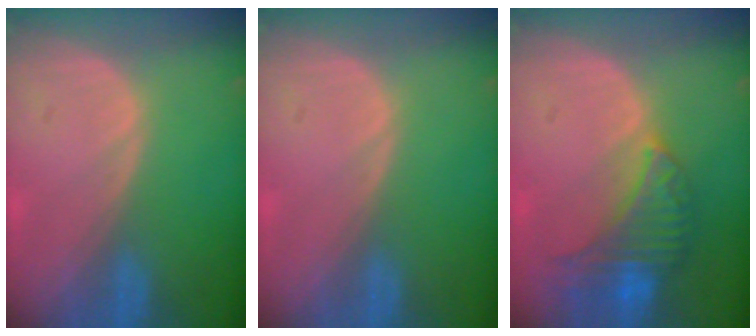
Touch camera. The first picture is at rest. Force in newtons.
{"total": 0.0}
{"total": 7.9, "press": 7.4, "slide": 2.8}